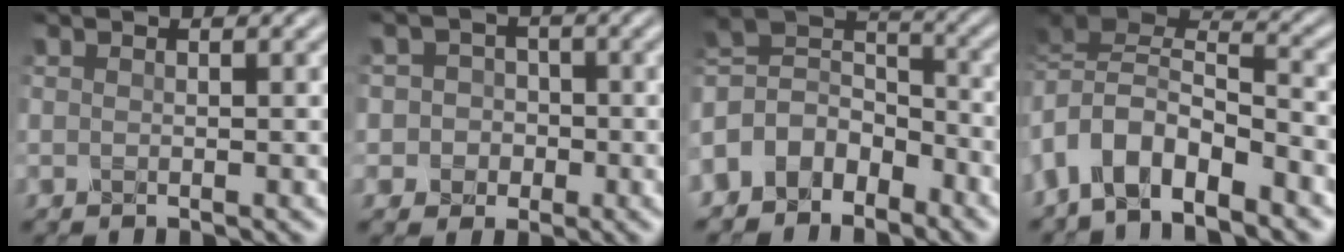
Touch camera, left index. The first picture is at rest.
{"total": 3.8, "force": [-0.7, 3.7, 0.7], "torque": [0.017, 0.013, -0.034]}
{"total": 6.4, "force": [-3.9, 4.3, 2.5], "torque": [-0.041, 0.007, -0.092]}
{"total": 7.6, "force": [-3.8, 3.4, 5.6], "torque": [-0.100, 0.002, -0.081]}